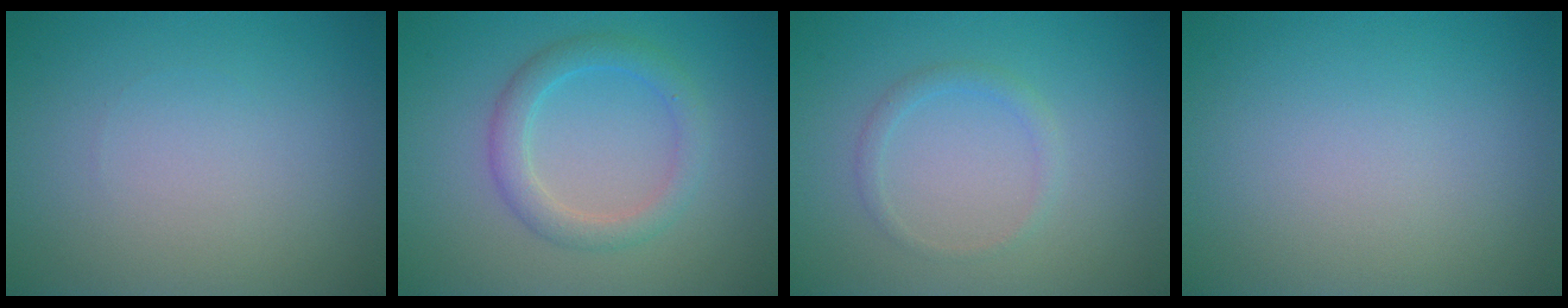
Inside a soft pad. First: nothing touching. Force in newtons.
{"total": 3.0, "press": 3.0, "slide": 0.1}
{"total": 1.2, "press": 1.2, "slide": 0.0}
{"total": 0.0}